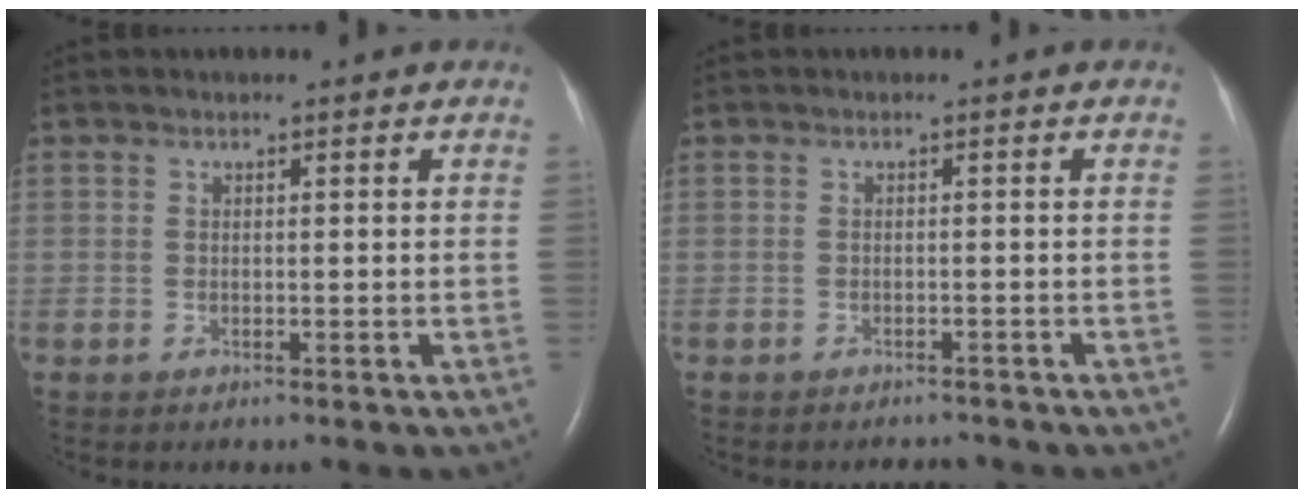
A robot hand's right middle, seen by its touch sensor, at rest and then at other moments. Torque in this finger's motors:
{"motor_torque": [0.00, 0.02, -0.02, 0.00]}